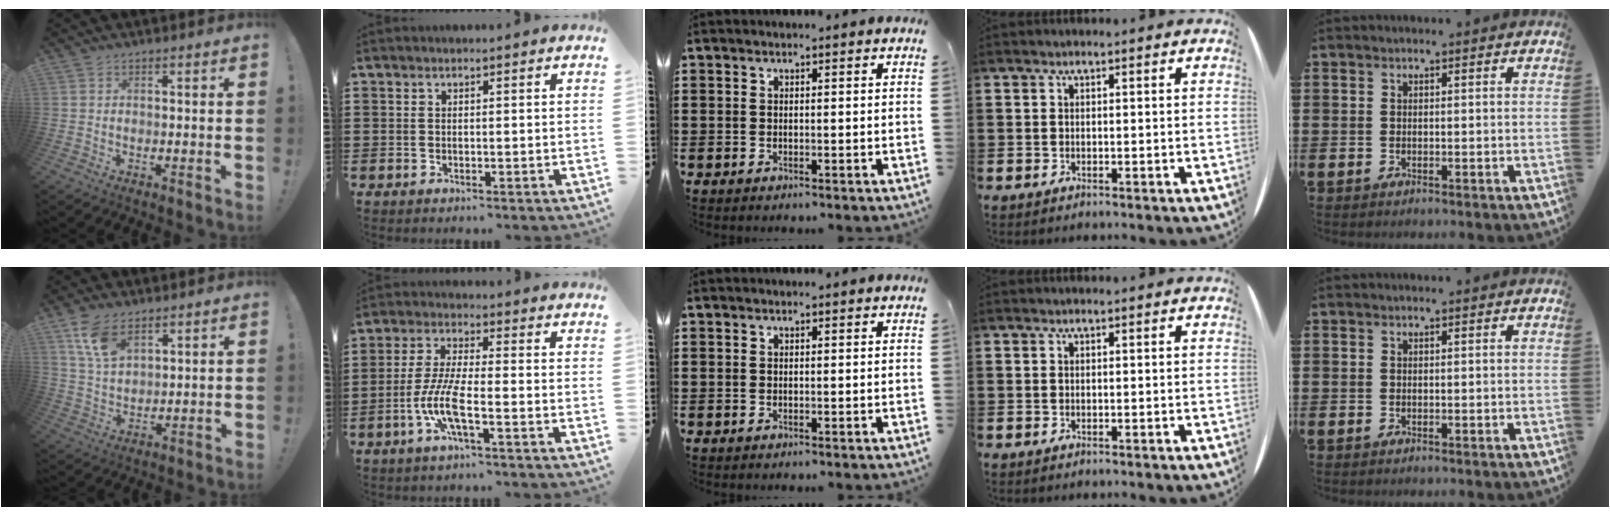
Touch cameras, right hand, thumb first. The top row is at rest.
{"thumb": {"total": 9.3, "force": [5.7, 4.9, 5.6], "torque": [-0.099, -0.021, 0.108]}, "index": {"total": 7.7, "force": [-3.1, 1.6, 6.9], "torque": [-0.162, -0.015, -0.066]}}